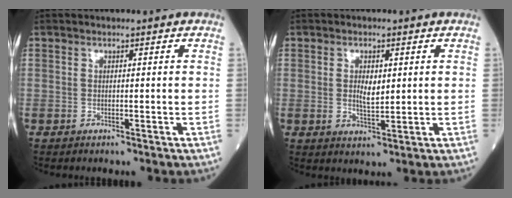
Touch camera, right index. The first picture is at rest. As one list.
[{"total": 3.5, "force": [0.5, 1.4, 3.2], "torque": [-0.058, -0.003, 0.011]}]